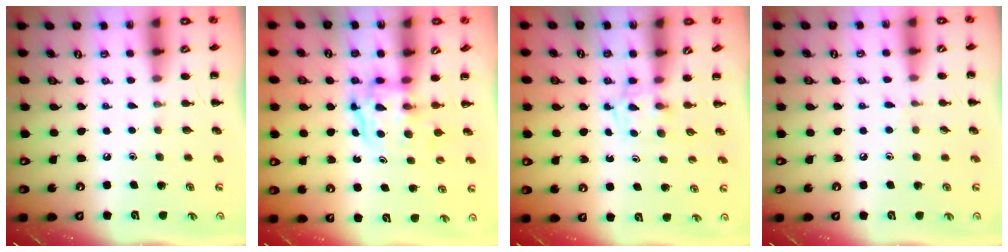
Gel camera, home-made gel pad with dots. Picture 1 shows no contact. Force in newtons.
{"total": 3.6, "press": 3.5, "slide": 0.3}
{"total": 2.5, "press": 2.2, "slide": 1.3}
{"total": 5.1, "press": 4.8, "slide": 1.8}